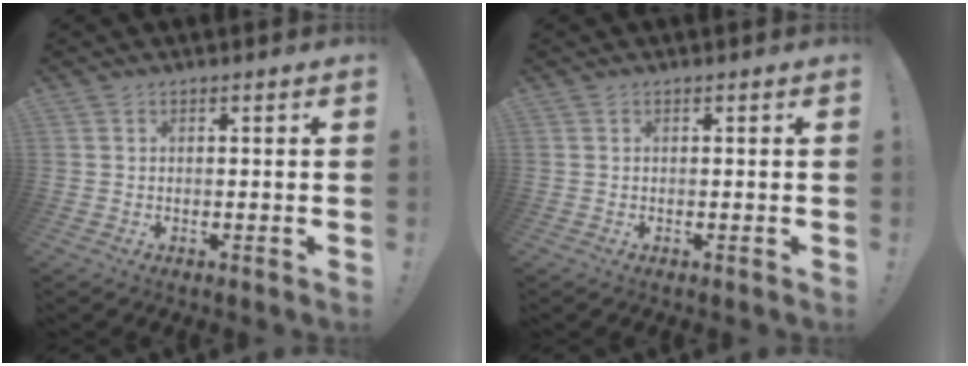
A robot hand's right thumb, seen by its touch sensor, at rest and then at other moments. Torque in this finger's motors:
{"motor_torque": [0.00, 0.00, 0.01, 0.01, 0.00]}